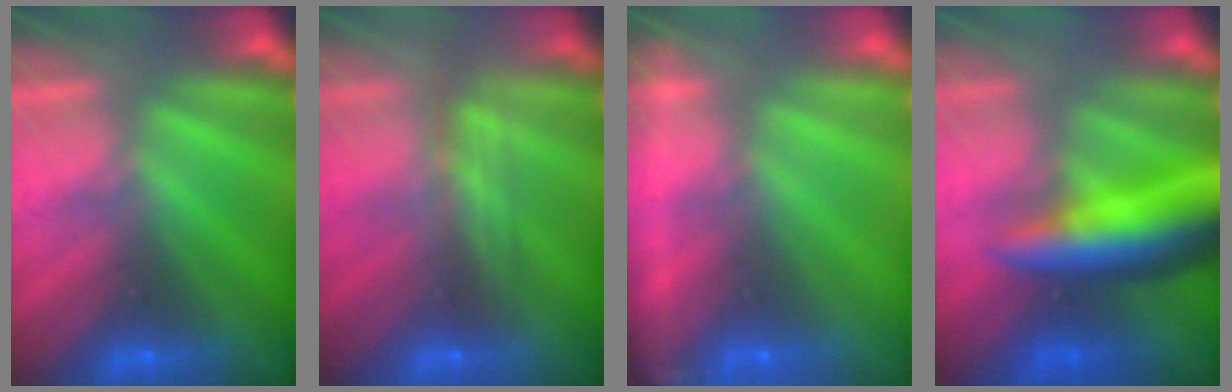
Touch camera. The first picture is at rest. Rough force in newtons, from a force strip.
{"total": 2.4}
{"total": 11.2}
{"total": 7.7}